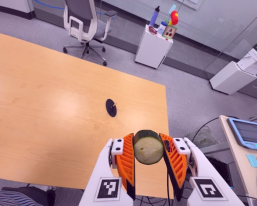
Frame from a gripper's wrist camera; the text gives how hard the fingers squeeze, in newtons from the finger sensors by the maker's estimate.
{"total": 11.4, "left": 11.8, "right": 11.0}